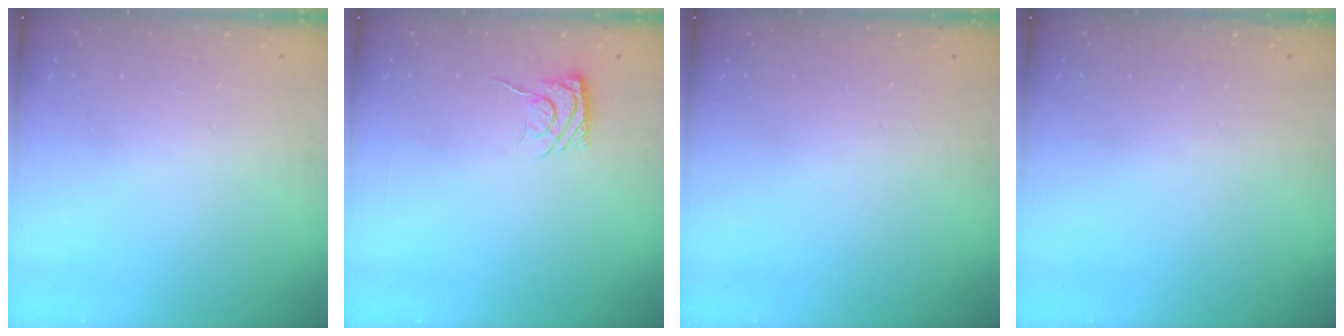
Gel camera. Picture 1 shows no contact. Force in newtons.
{"total": 6.1, "press": 5.9, "slide": 1.6}
{"total": 5.0, "press": 5.0, "slide": 0.5}
{"total": 0.0}